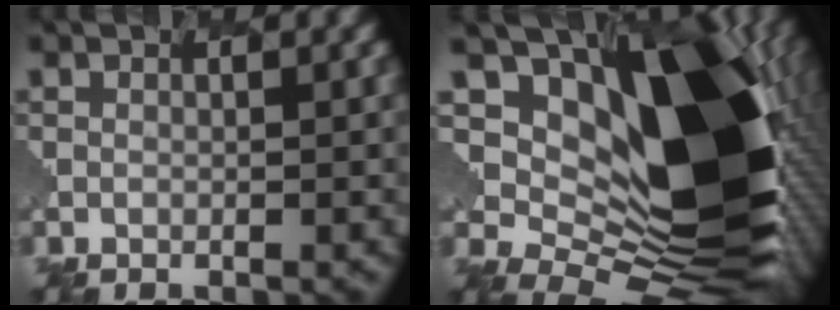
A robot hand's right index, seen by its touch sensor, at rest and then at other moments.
{"total": 14.0, "force": [3.9, 9.0, 10.0], "torque": [-0.188, 0.004, 0.061]}